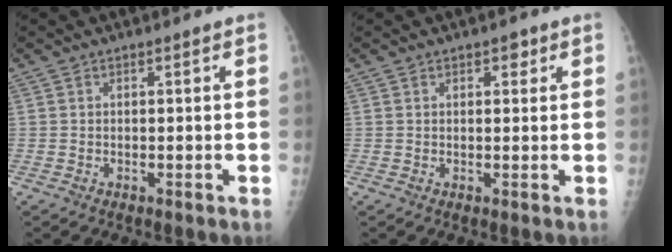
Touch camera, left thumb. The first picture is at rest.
{"total": 1.9, "force": [1.0, 1.2, 1.1], "torque": [-0.001, -0.002, 0.010]}